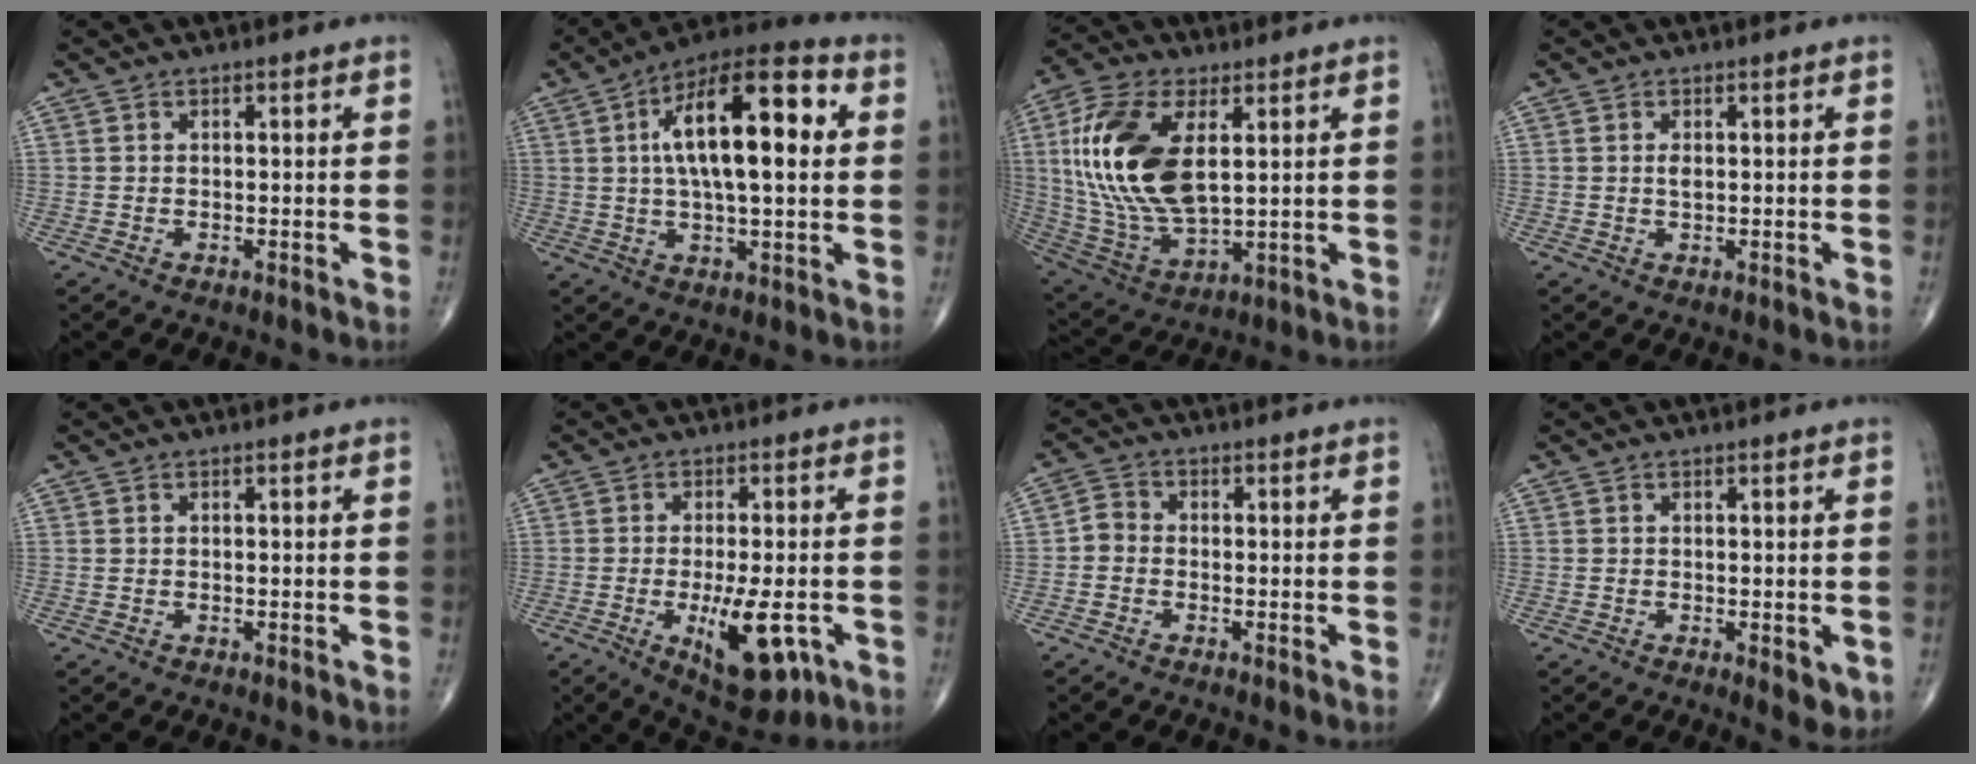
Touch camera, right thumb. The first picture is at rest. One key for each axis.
{"total": 19.4, "fx": 3.8, "fy": 7.2, "fz": 17.6, "tx": -0.274, "ty": 0.019, "tz": 0.053}
{"total": 20.4, "fx": 4.3, "fy": 10.3, "fz": 17.1, "tx": -0.358, "ty": -0.019, "tz": 0.085}
{"total": 1.4, "fx": 0.3, "fy": 0.7, "fz": 1.2, "tx": -0.020, "ty": -0.002, "tz": 0.006}
{"total": 0.0}
{"total": 12.4, "fx": -4.0, "fy": 4.8, "fz": 10.7, "tx": -0.155, "ty": -0.007, "tz": -0.047}
{"total": 2.6, "fx": -0.9, "fy": 2.1, "fz": 1.2, "tx": -0.012, "ty": 0.007, "tz": -0.029}
{"total": 3.9, "fx": -0.9, "fy": 1.7, "fz": 3.4, "tx": -0.033, "ty": -0.009, "tz": -0.008}